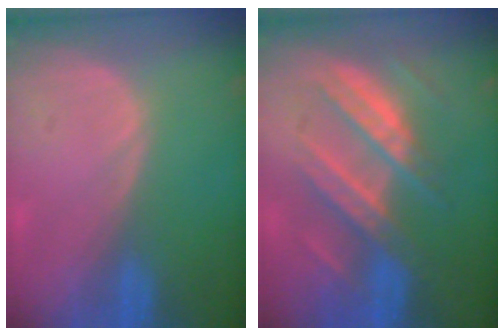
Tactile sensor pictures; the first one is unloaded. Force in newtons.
{"total": 8.3, "press": 8.3, "slide": 0.3}